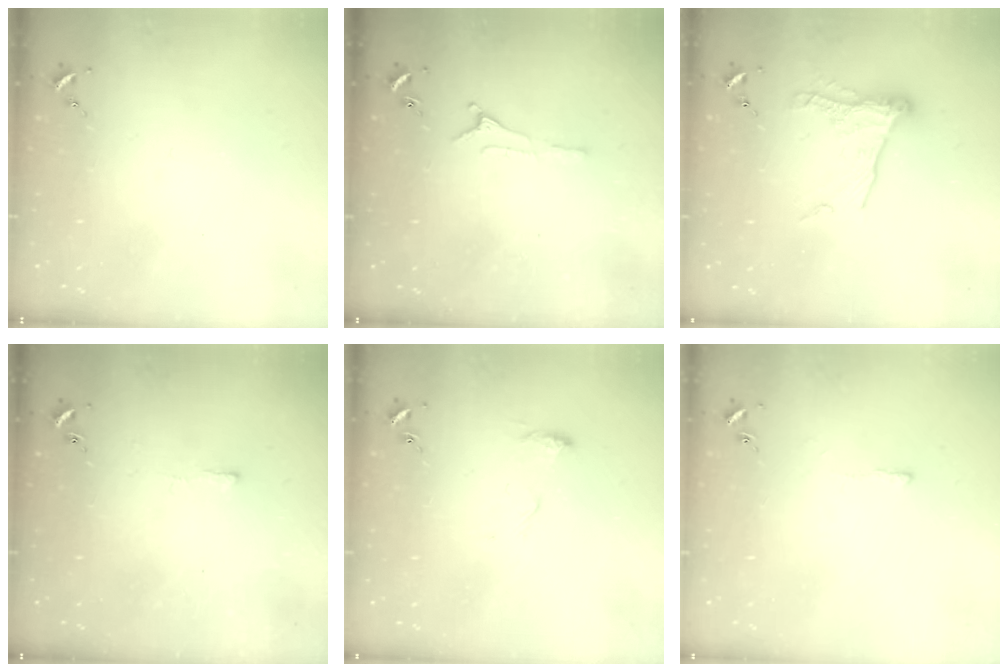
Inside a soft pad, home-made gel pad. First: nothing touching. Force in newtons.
{"total": 4.6, "press": 4.6, "slide": 0.3}
{"total": 12.6, "press": 12.5, "slide": 0.8}
{"total": 2.4, "press": 2.4, "slide": 0.5}
{"total": 6.7, "press": 6.7, "slide": 0.4}
{"total": 3.5, "press": 3.4, "slide": 0.5}